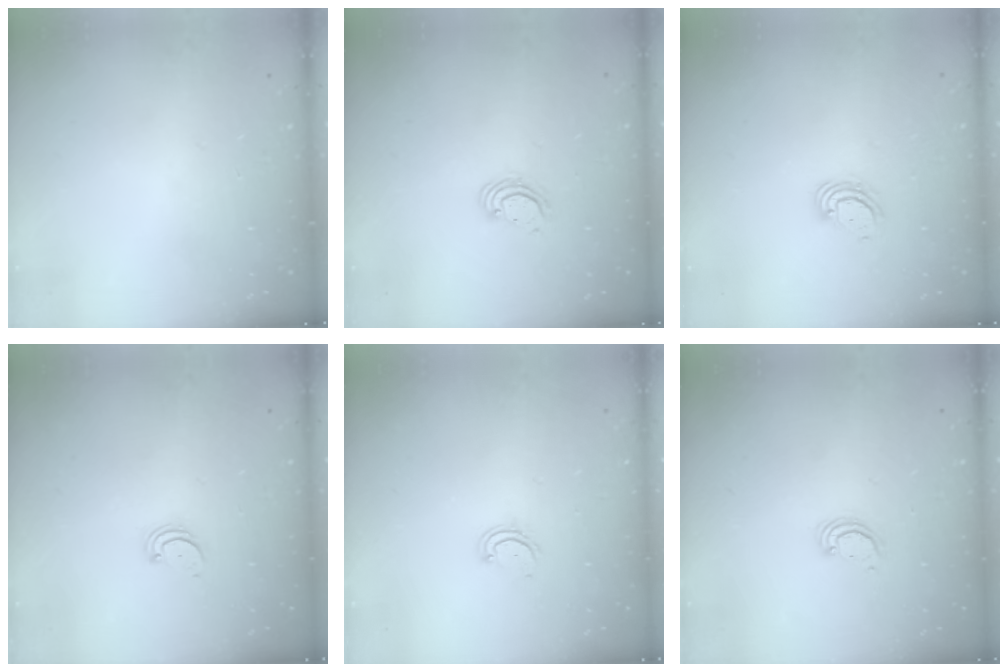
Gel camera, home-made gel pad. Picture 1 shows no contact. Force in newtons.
{"total": 2.8, "press": 2.8, "slide": 0.2}
{"total": 4.1, "press": 4.1, "slide": 0.4}
{"total": 2.2, "press": 2.2, "slide": 0.2}
{"total": 3.5, "press": 3.5, "slide": 0.3}
{"total": 2.0, "press": 2.0, "slide": 0.2}